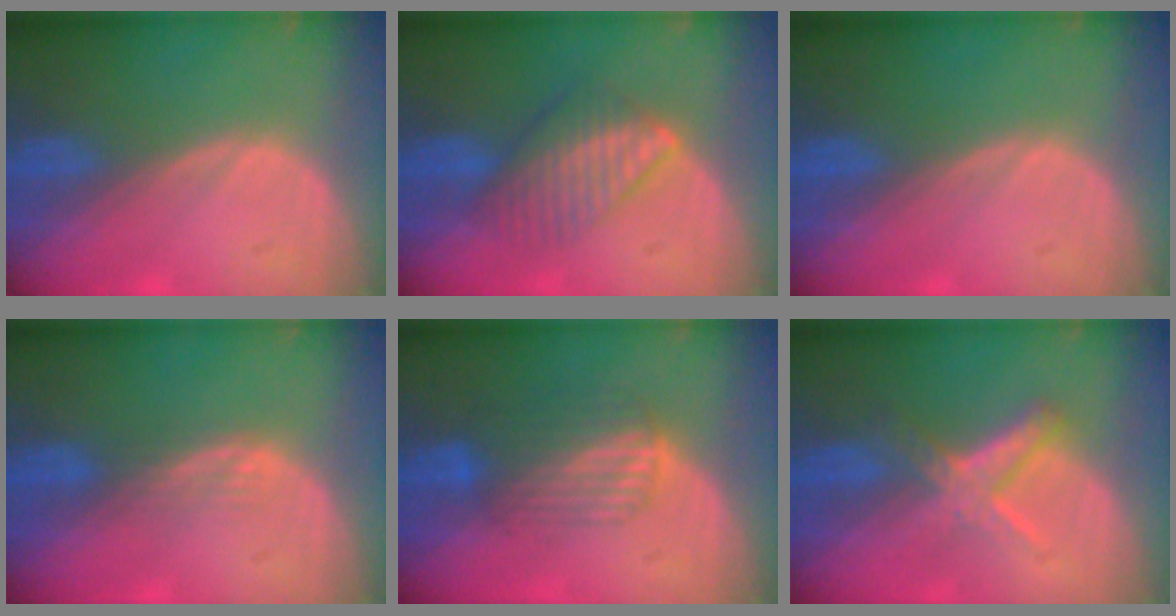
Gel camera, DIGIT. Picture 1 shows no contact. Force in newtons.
{"total": 6.4, "press": 6.2, "slide": 1.7}
{"total": 0.0}
{"total": 1.9, "press": 1.9, "slide": 0.3}
{"total": 7.1, "press": 6.0, "slide": 3.9}
{"total": 5.6, "press": 5.4, "slide": 1.5}